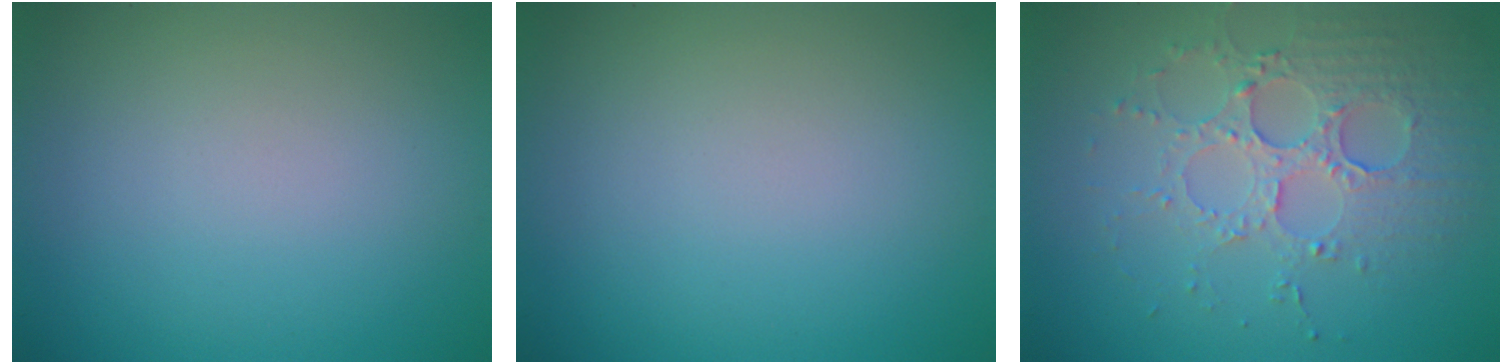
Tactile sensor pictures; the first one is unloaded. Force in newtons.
{"total": 0.0}
{"total": 3.9, "press": 3.7, "slide": 1.3}